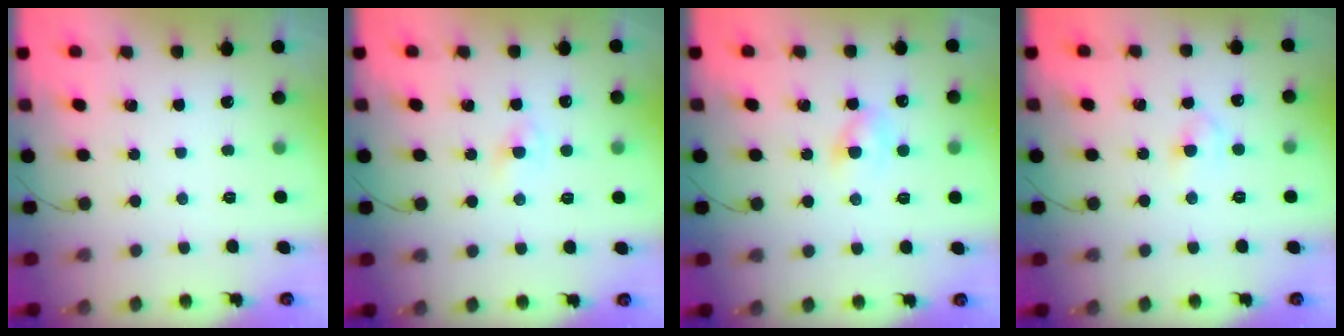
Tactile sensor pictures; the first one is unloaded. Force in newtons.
{"total": 0.7, "press": 0.6, "slide": 0.5}
{"total": 2.7, "press": 2.5, "slide": 1.1}
{"total": 3.5, "press": 3.3, "slide": 1.1}